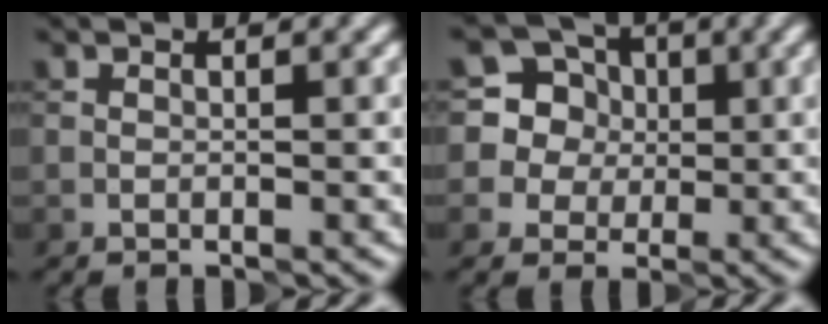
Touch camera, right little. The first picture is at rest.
{"total": 9.2, "force": [3.1, 8.2, 2.8], "torque": [-0.096, 0.038, 0.049]}